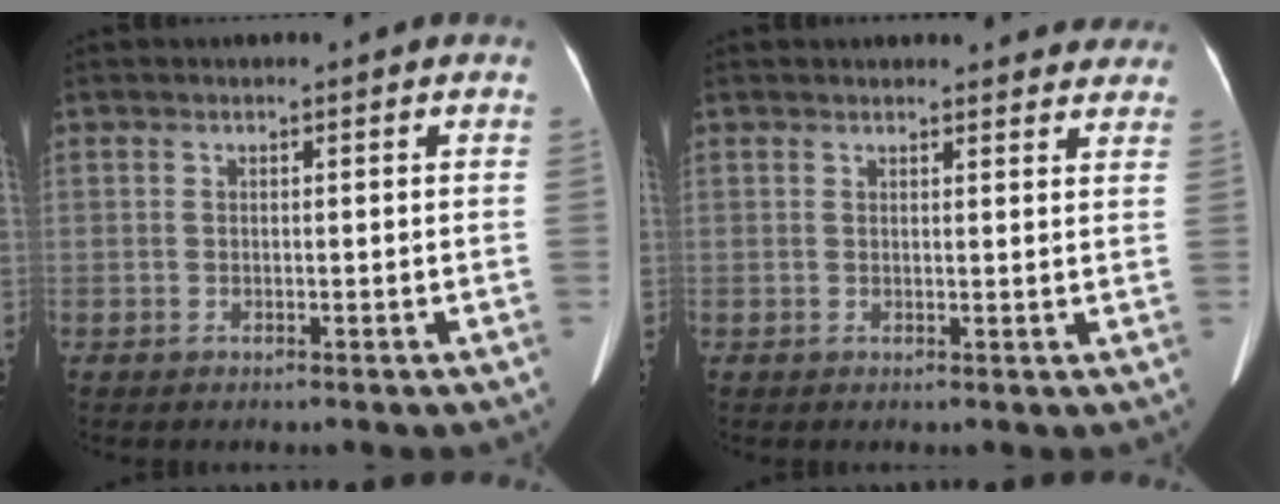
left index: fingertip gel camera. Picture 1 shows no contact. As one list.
[{"total": 11.2, "force": [10.6, 2.4, 2.8], "torque": [-0.004, -0.011, 0.099]}]